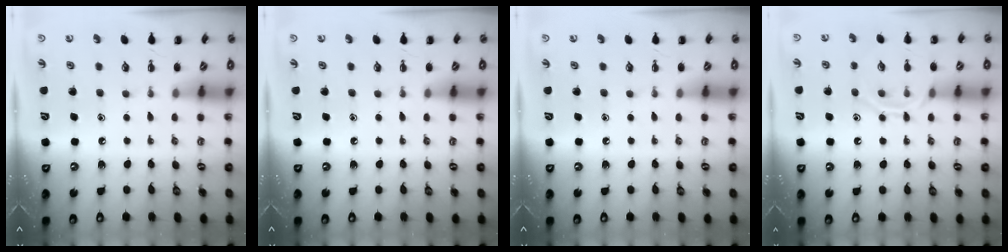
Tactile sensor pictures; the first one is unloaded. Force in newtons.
{"total": 0.0}
{"total": 0.0}
{"total": 9.8, "press": 9.8, "slide": 0.7}